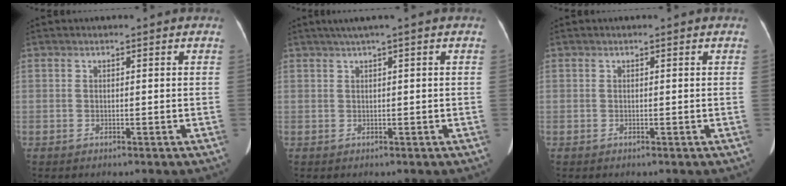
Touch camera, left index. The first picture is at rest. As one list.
[{"total": 2.3, "force": [1.2, -0.4, 1.9], "torque": [-0.043, 0.014, 0.027]}, {"total": 0.0}]